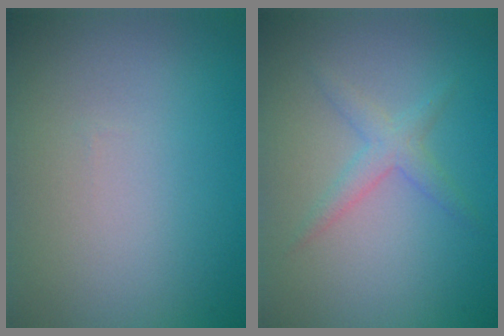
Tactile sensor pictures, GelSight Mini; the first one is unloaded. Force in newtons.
{"total": 1.9, "press": 1.9, "slide": 0.1}